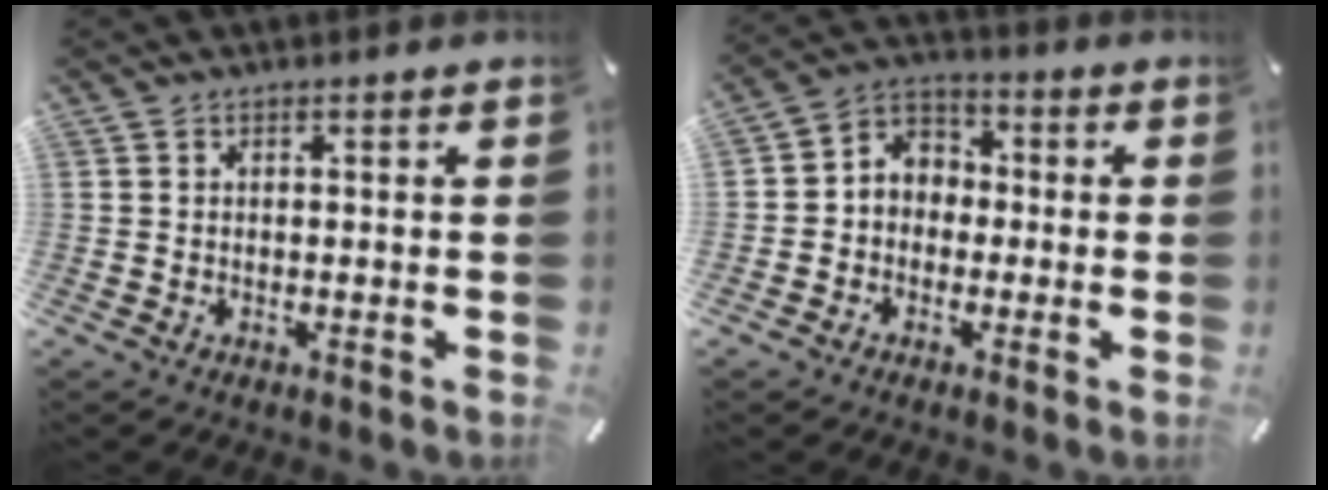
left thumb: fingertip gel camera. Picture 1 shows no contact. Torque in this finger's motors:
{"motor_torque": [0.44, 0.96, 0.31, 0.09, 0.13]}